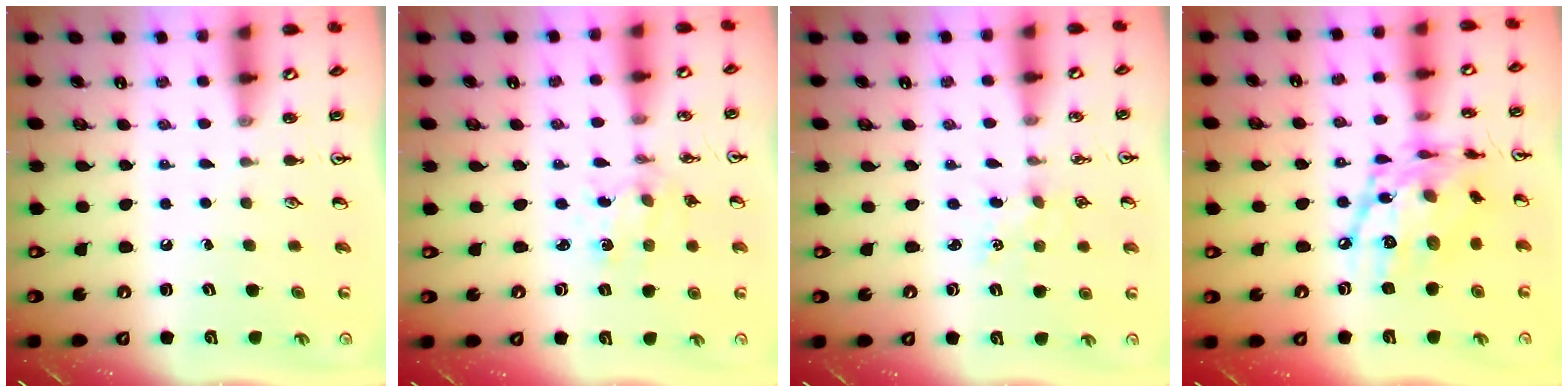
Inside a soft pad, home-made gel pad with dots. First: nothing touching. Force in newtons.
{"total": 2.0, "press": 2.0, "slide": 0.3}
{"total": 2.6, "press": 2.6, "slide": 0.4}
{"total": 18.5, "press": 18.4, "slide": 1.7}